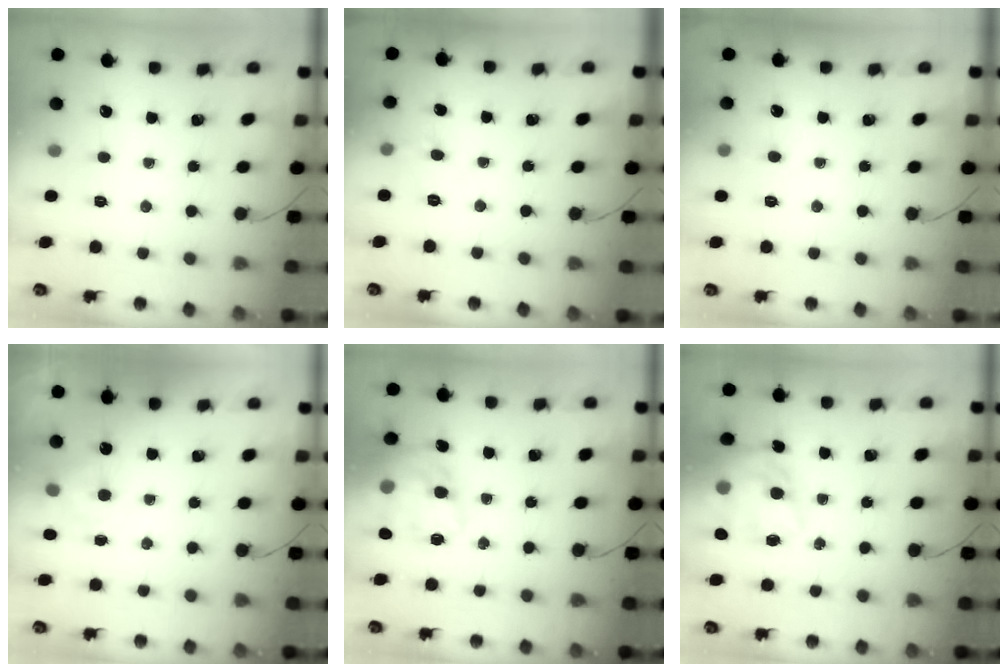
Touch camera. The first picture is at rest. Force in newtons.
{"total": 4.7, "press": 4.4, "slide": 1.6}
{"total": 5.4, "press": 5.1, "slide": 1.8}
{"total": 4.9, "press": 4.8, "slide": 1.0}
{"total": 19.1, "press": 18.8, "slide": 3.2}
{"total": 18.2, "press": 17.8, "slide": 3.9}